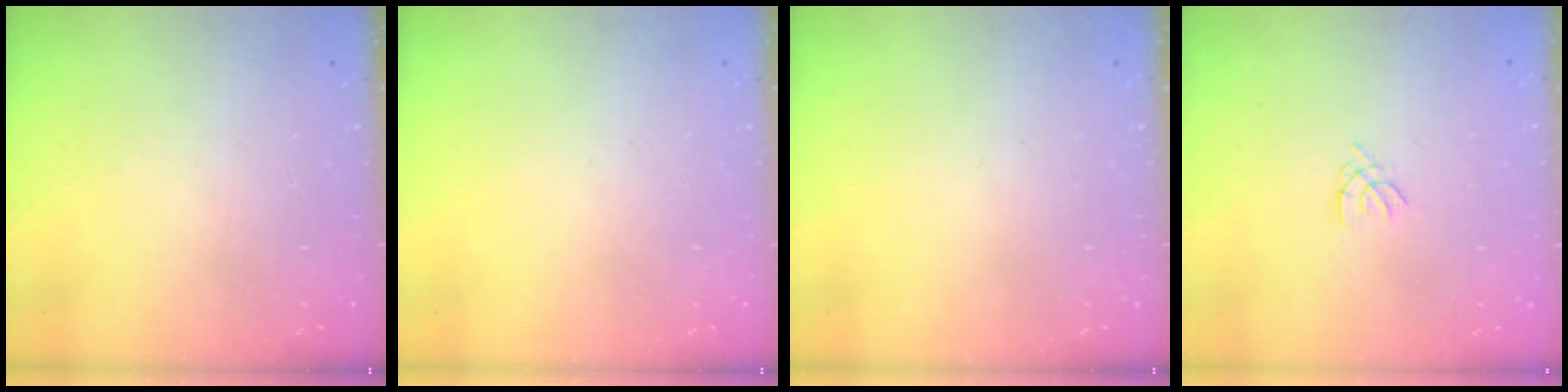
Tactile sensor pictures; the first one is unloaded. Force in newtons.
{"total": 0.0}
{"total": 0.0}
{"total": 1.1, "press": 1.0, "slide": 0.3}